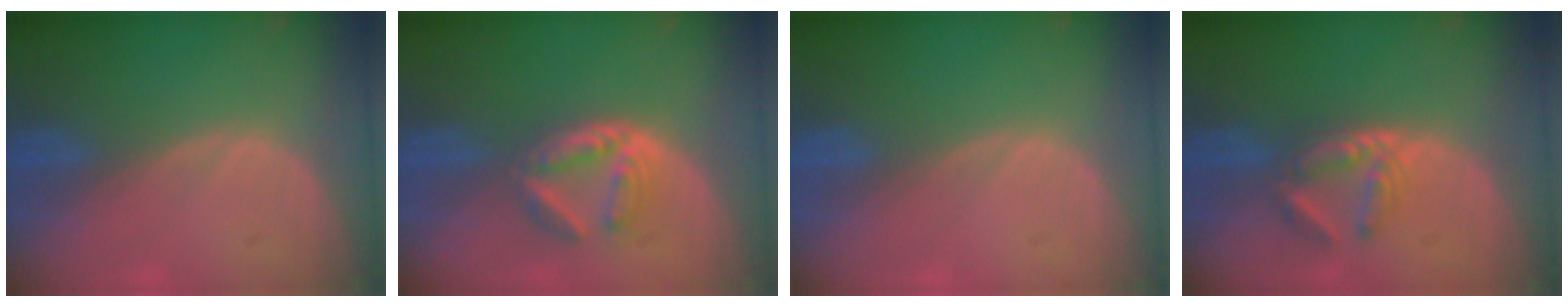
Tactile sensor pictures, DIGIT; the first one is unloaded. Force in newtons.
{"total": 6.1, "press": 5.4, "slide": 2.8}
{"total": 0.0}
{"total": 5.8, "press": 4.9, "slide": 3.1}